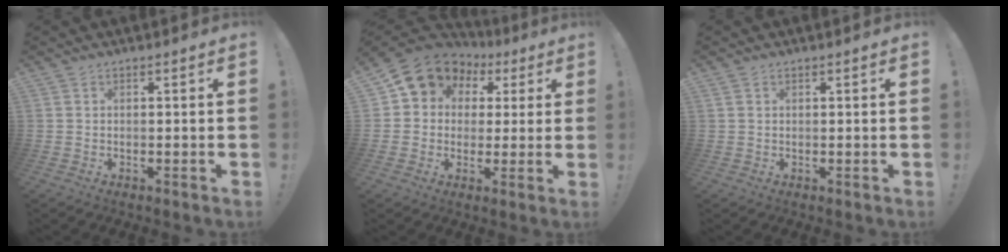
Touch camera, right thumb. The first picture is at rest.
{"total": 10.1, "force": [4.4, 8.3, 3.5], "torque": [-0.058, -0.031, 0.085]}
{"total": 0.8, "force": [0.5, 0.5, 0.4], "torque": [-0.014, 0.003, 0.011]}